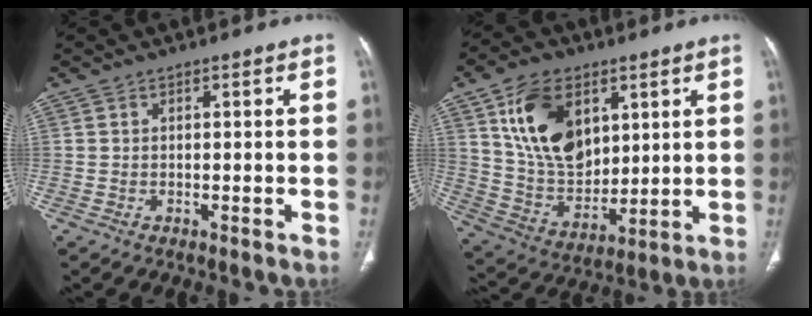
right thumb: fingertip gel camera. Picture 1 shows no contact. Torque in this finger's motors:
{"motor_torque": [1.67, 3.05, 1.76, 0.27, 0.17]}